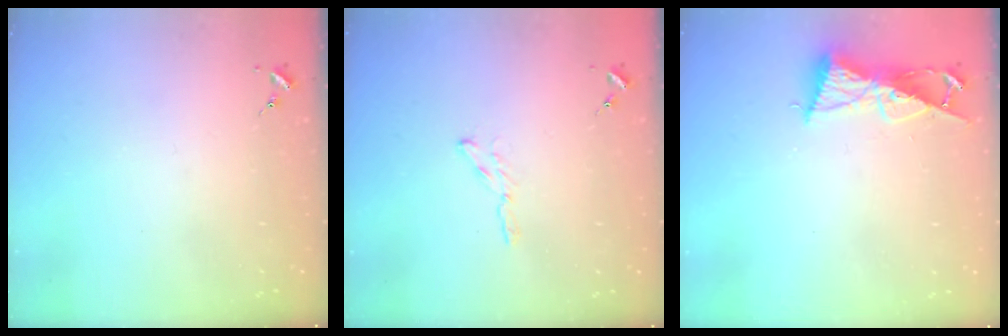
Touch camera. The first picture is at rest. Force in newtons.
{"total": 2.4, "press": 2.4, "slide": 0.2}
{"total": 8.6, "press": 8.6, "slide": 0.3}